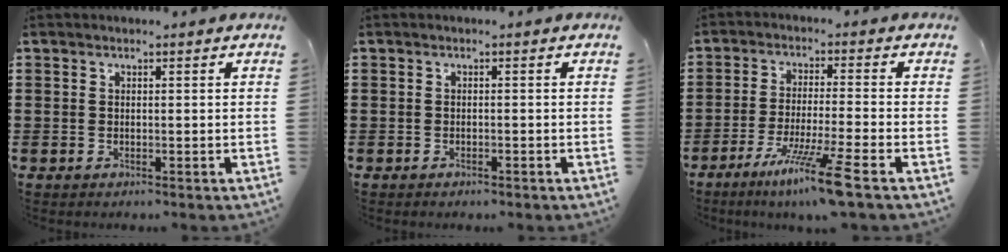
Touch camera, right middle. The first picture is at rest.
{"total": 0.6, "force": [-0.5, 0.1, 0.1], "torque": [-0.002, 0.000, -0.012]}
{"total": 9.0, "force": [-6.0, -0.4, 6.7], "torque": [-0.131, -0.015, -0.115]}